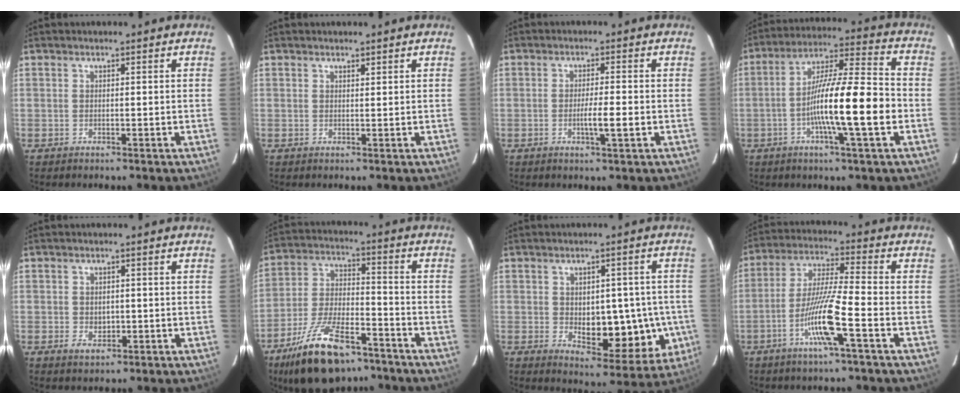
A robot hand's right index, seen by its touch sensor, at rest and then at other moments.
{"total": 0.6, "force": [0.6, 0.1, 0.3], "torque": [-0.008, -0.001, 0.009]}
{"total": 3.8, "force": [-1.0, 0.0, 3.7], "torque": [-0.063, -0.004, -0.016]}
{"total": 14.9, "force": [-3.5, 0.5, 14.5], "torque": [-0.249, 0.003, -0.065]}
{"total": 2.4, "force": [-0.5, 1.7, 1.5], "torque": [-0.023, 0.000, 0.002]}
{"total": 16.1, "force": [-11.0, 5.1, 10.5], "torque": [-0.219, -0.012, -0.197]}
{"total": 13.0, "force": [-1.7, 6.6, 11.0], "torque": [-0.127, 0.008, -0.001]}
{"total": 10.9, "force": [-4.4, -0.3, 9.9], "torque": [-0.195, -0.005, -0.086]}